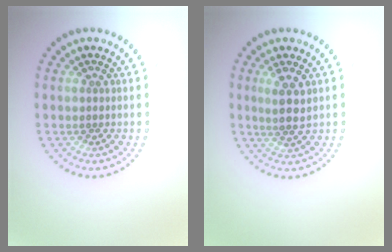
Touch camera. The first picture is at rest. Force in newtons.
{"total": 2.3, "press": 2.1, "slide": 1.1}